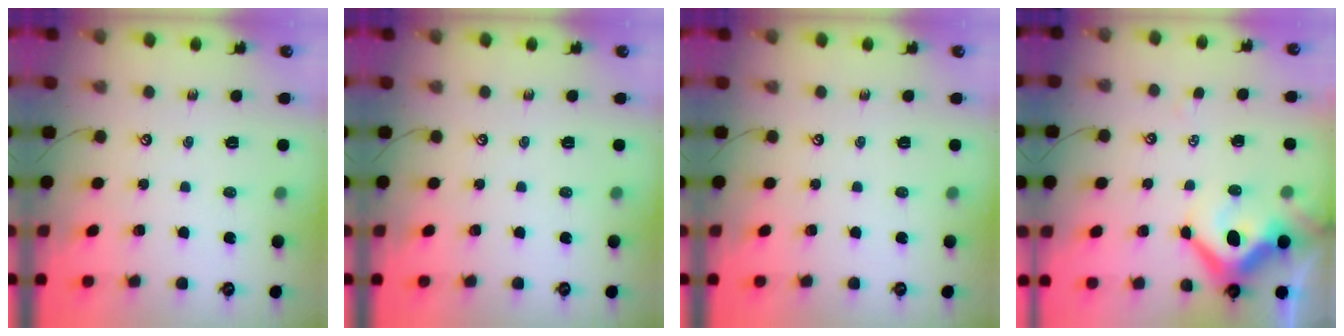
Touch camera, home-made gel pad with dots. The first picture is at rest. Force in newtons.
{"total": 0.0}
{"total": 0.0}
{"total": 8.6, "press": 8.4, "slide": 1.8}